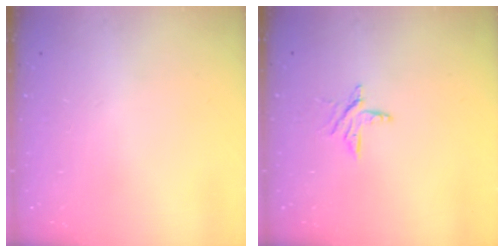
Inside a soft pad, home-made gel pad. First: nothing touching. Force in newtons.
{"total": 5.7, "press": 5.7, "slide": 0.5}